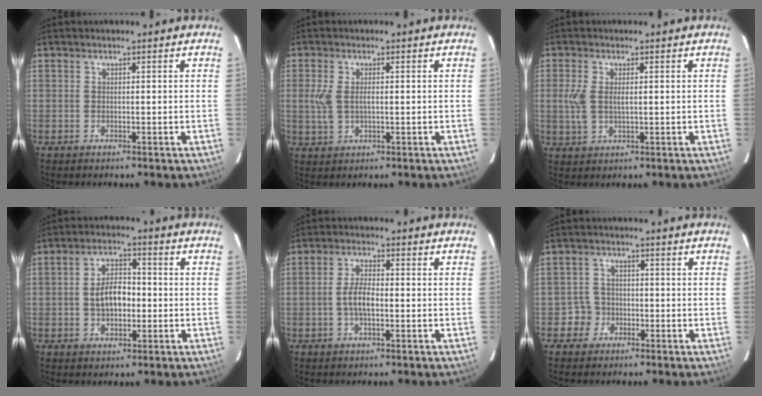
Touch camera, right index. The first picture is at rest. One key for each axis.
{"total": 4.5, "fx": 0.1, "fy": 2.3, "fz": 3.8, "tx": -0.081, "ty": -0.002, "tz": 0.003}
{"total": 4.6, "fx": 0.3, "fy": 2.3, "fz": 4.0, "tx": -0.086, "ty": -0.001, "tz": 0.006}
{"total": 7.0, "fx": -0.9, "fy": 4.1, "fz": 5.6, "tx": -0.103, "ty": 0.015, "tz": -0.010}
{"total": 4.5, "fx": -1.0, "fy": 1.7, "fz": 4.0, "tx": -0.082, "ty": 0.006, "tz": -0.018}
{"total": 3.7, "fx": -1.5, "fy": 3.4, "fz": -0.3, "tx": 0.008, "ty": 0.020, "tz": -0.027}